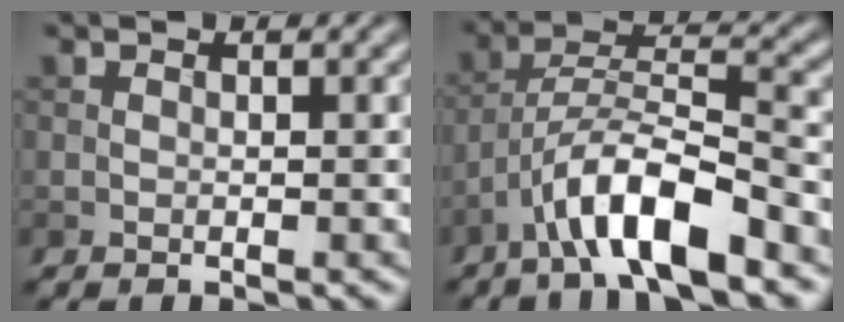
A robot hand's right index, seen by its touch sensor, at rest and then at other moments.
{"total": 8.1, "force": [-4.9, 1.9, 6.1], "torque": [-0.105, 0.016, -0.088]}